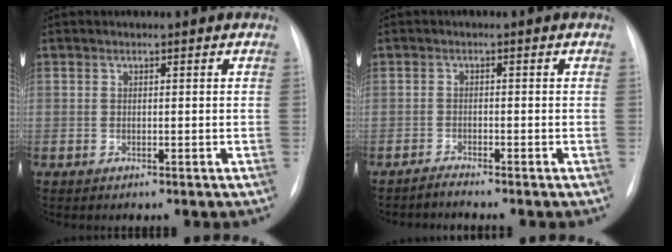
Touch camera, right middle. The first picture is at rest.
{"total": 1.5, "force": [-1.4, -0.4, -0.1], "torque": [0.000, -0.007, -0.026]}